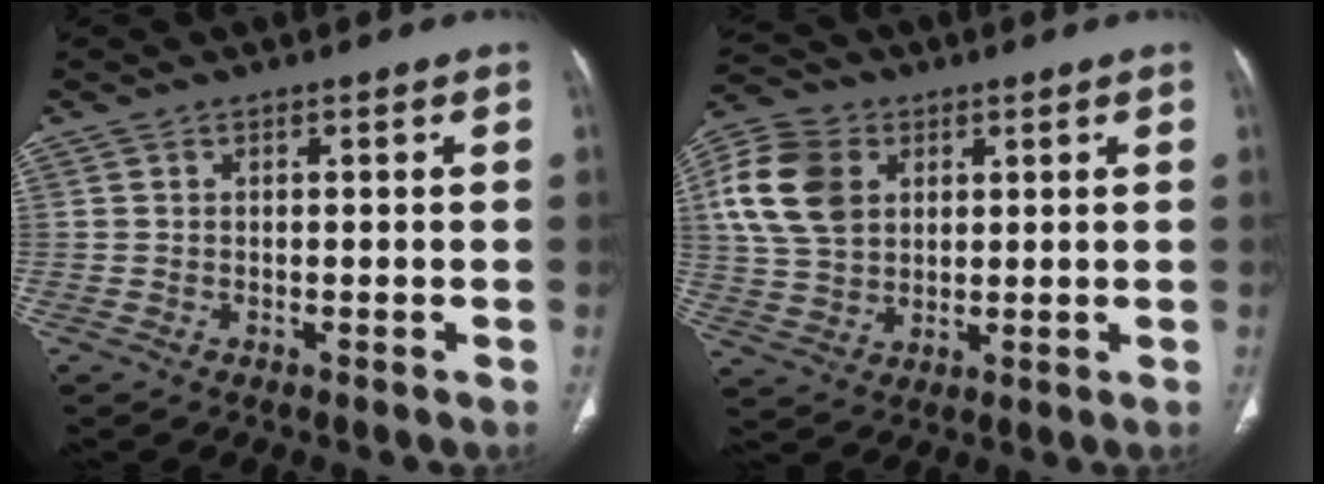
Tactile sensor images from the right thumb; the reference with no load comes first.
{"total": 13.4, "force": [3.7, 9.8, 8.3], "torque": [-0.154, 0.002, 0.069]}